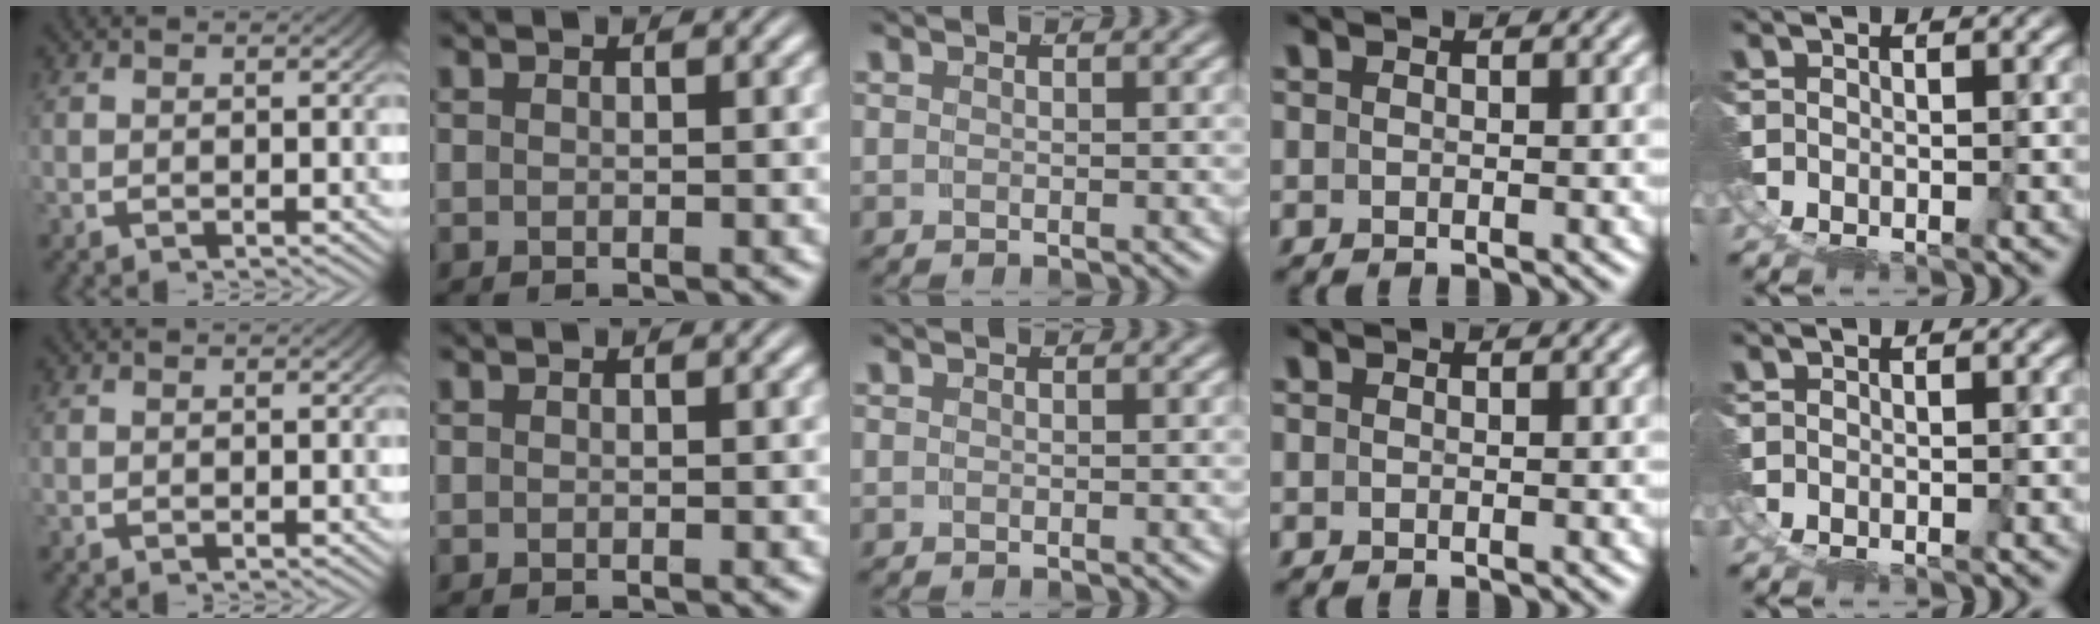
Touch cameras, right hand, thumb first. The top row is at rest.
{}